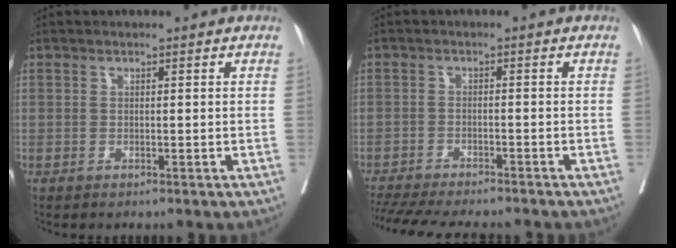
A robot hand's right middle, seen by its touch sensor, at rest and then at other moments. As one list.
[{"total": 15.1, "force": [-13.4, 2.4, 6.4], "torque": [-0.127, -0.020, -0.189]}]